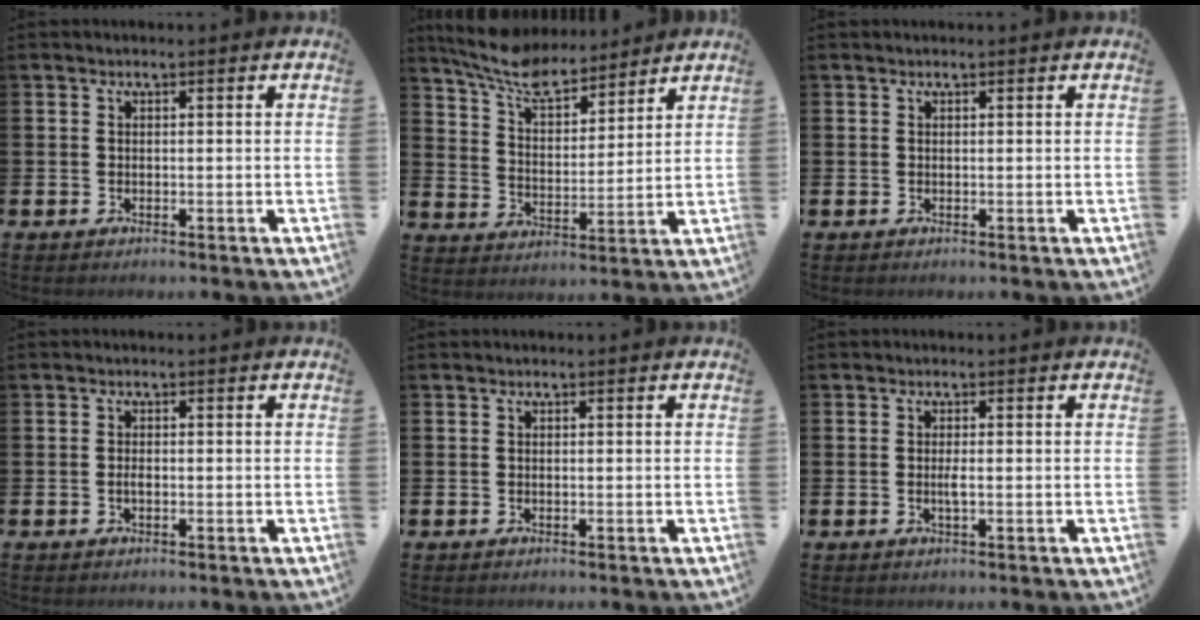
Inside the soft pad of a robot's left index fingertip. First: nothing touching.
{"total": 8.3, "force": [7.6, 2.4, 2.5], "torque": [-0.079, -0.041, 0.137]}
{"total": 0.0}
{"total": 0.9, "force": [-0.2, 0.4, 0.8], "torque": [-0.013, -0.001, -0.006]}
{"total": 0.0}
{"total": 1.1, "force": [-0.1, 0.1, 1.1], "torque": [-0.026, 0.000, -0.002]}